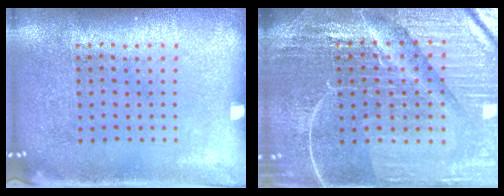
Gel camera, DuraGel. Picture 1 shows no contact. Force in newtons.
{"total": 5.7, "press": 5.3, "slide": 2.1}